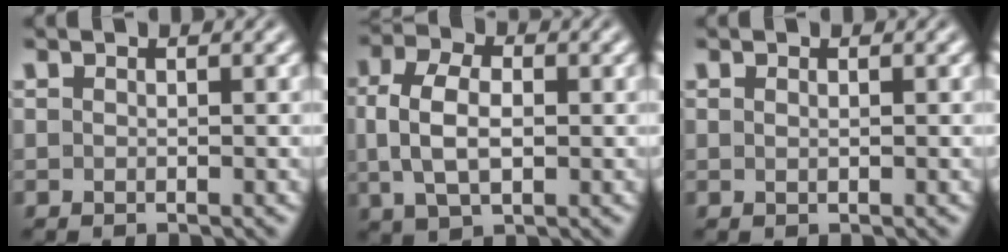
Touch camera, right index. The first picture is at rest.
{"total": 5.3, "force": [0.2, 3.4, 4.0], "torque": [-0.081, -0.006, 0.011]}
{"total": 0.6, "force": [0.1, -0.6, 0.2], "torque": [0.000, -0.006, 0.007]}